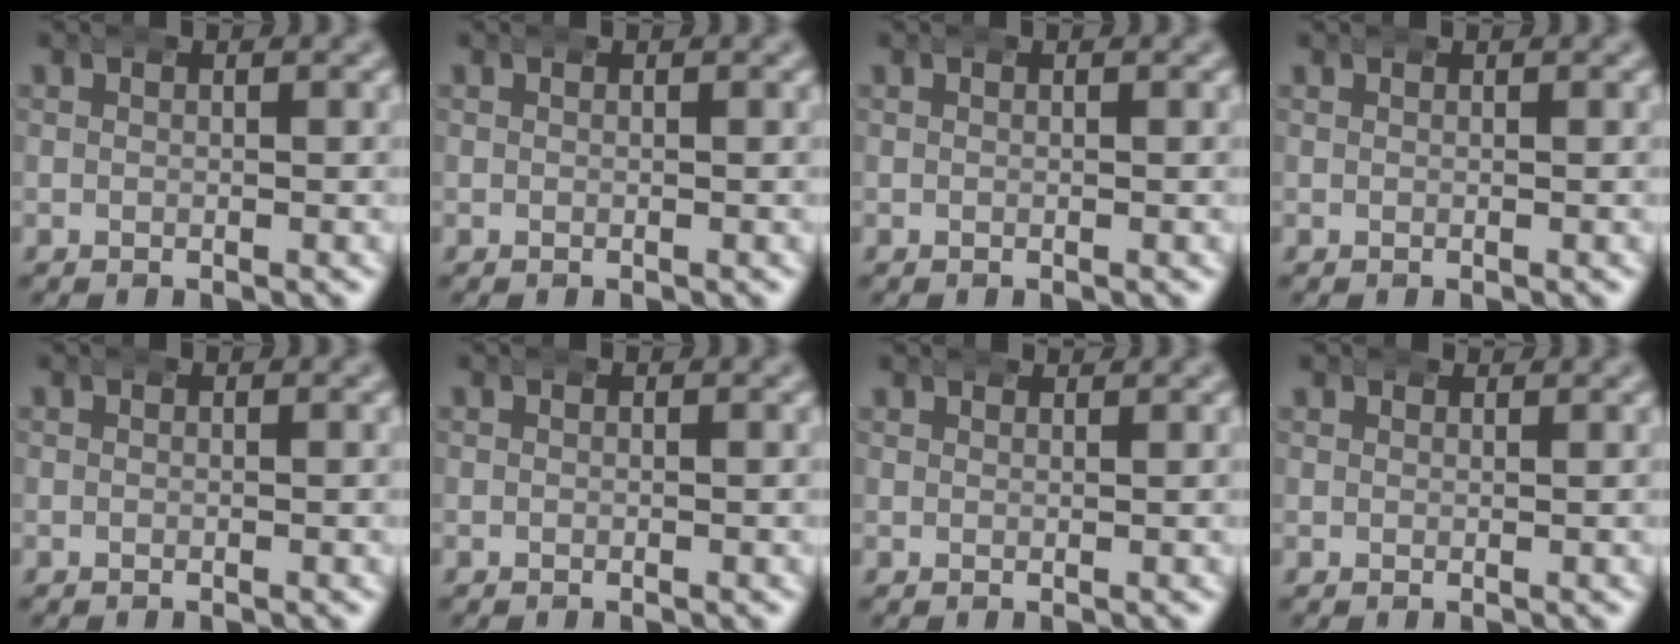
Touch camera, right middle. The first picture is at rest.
{"total": 0.0}
{"total": 0.0}
{"total": 0.0}
{"total": 0.0}
{"total": 0.0}
{"total": 1.5, "force": [1.5, 0.2, 0.1], "torque": [0.000, 0.002, 0.025]}
{"total": 1.2, "force": [1.2, 0.3, 0.0], "torque": [-0.005, 0.000, 0.022]}